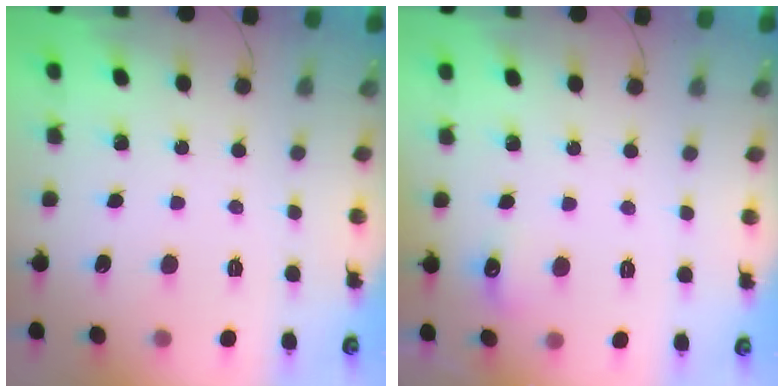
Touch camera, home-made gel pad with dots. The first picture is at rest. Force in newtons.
{"total": 4.6, "press": 4.4, "slide": 1.3}